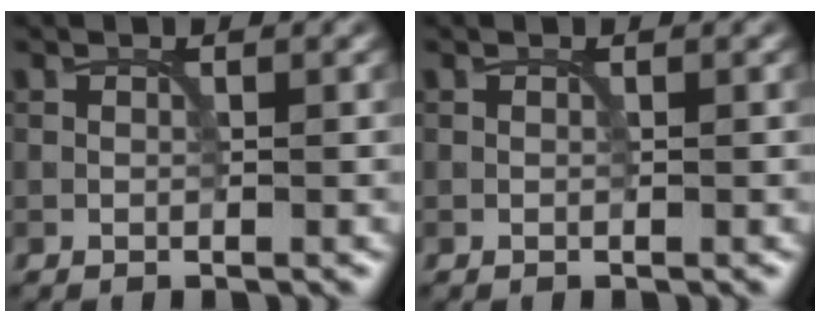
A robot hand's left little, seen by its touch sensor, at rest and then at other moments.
{"total": 0.0}